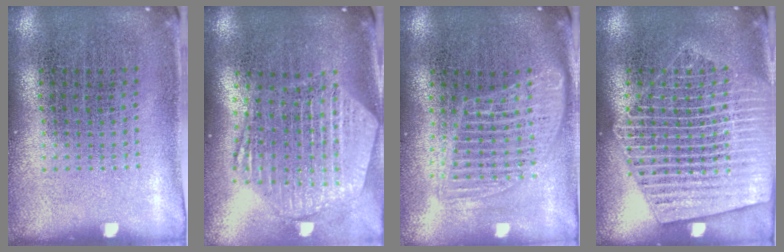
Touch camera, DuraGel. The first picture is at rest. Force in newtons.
{"total": 2.6, "press": 2.1, "slide": 1.5}
{"total": 1.6, "press": 1.4, "slide": 0.8}
{"total": 4.0, "press": 3.9, "slide": 0.4}